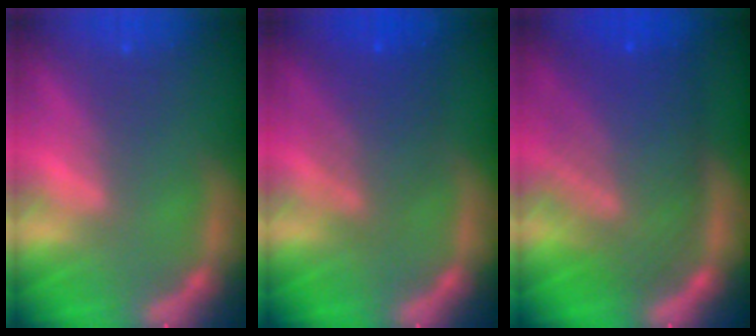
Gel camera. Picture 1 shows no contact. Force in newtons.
{"total": 5.1}
{"total": 10.0}